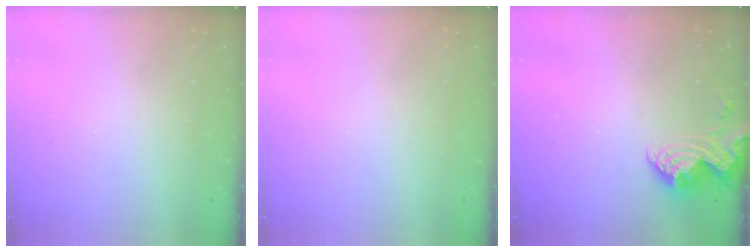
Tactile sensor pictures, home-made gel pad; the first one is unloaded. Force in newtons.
{"total": 0.0}
{"total": 9.9, "press": 9.8, "slide": 1.1}